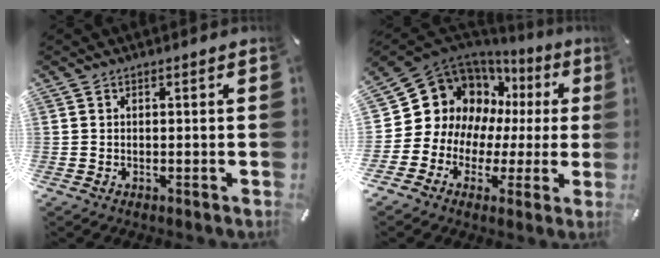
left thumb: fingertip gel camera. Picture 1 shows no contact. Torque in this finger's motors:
{"motor_torque": [2.02, 2.96, 0.03, 0.25, 0.09]}